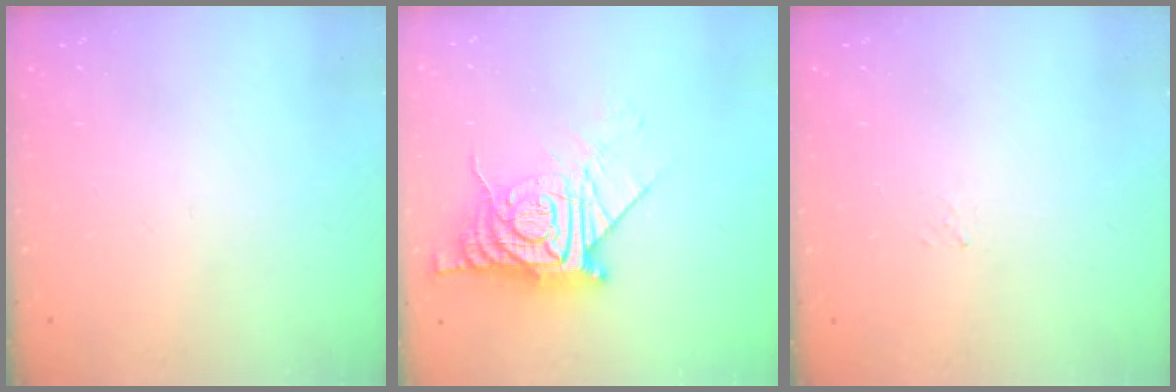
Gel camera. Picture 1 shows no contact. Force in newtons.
{"total": 14.3, "press": 14.2, "slide": 1.6}
{"total": 1.5, "press": 1.5, "slide": 0.2}